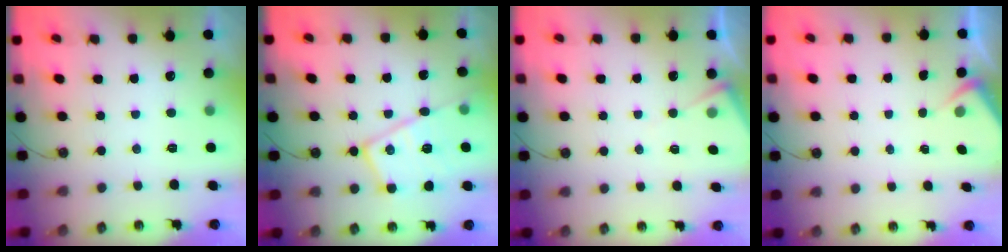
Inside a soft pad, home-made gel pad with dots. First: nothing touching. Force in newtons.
{"total": 17.3, "press": 17.2, "slide": 1.4}
{"total": 5.3, "press": 5.2, "slide": 0.7}
{"total": 2.6, "press": 2.5, "slide": 0.5}